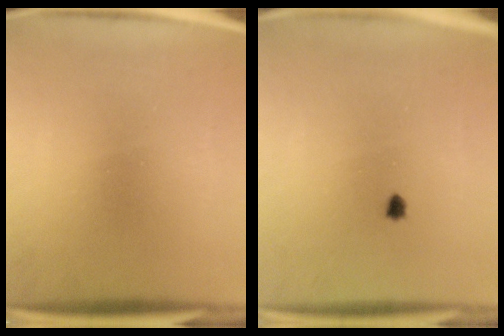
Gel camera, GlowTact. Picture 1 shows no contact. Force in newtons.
{"total": 0.6}